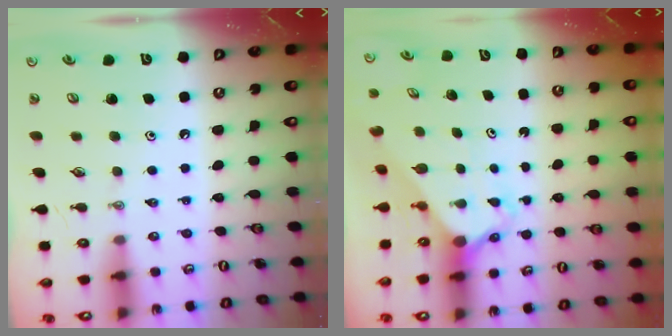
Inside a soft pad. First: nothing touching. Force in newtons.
{"total": 2.5, "press": 2.5, "slide": 0.2}